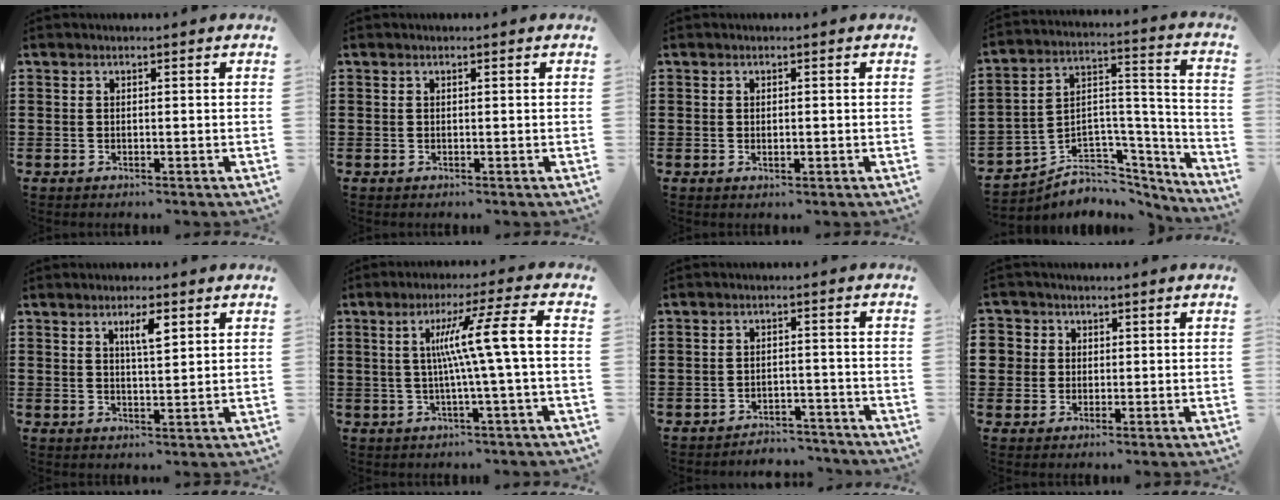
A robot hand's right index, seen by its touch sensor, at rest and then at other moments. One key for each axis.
{"total": 0.0}
{"total": 0.6, "fx": 0.0, "fy": 0.3, "fz": 0.5, "tx": -0.011, "ty": 0.001, "tz": -0.001}
{"total": 4.3, "fx": -2.2, "fy": 3.7, "fz": 0.0, "tx": -0.016, "ty": -0.014, "tz": -0.040}
{"total": 3.6, "fx": 1.8, "fy": 0.8, "fz": 3.0, "tx": -0.055, "ty": 0.003, "tz": 0.027}
{"total": 10.2, "fx": 0.4, "fy": -0.9, "fz": 10.1, "tx": -0.186, "ty": 0.002, "tz": -0.006}
{"total": 3.3, "fx": -3.2, "fy": 0.6, "fz": 0.0, "tx": -0.006, "ty": 0.001, "tz": -0.068}
{"total": 3.3, "fx": 0.7, "fy": 3.2, "fz": 0.2, "tx": -0.020, "ty": 0.012, "tz": 0.011}